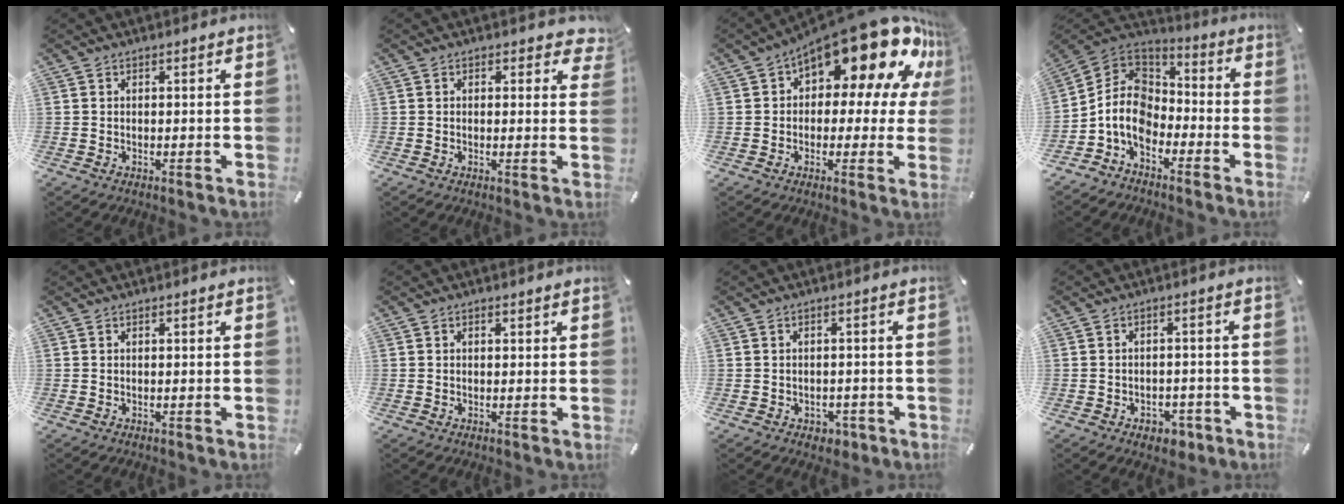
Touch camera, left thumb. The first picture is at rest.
{"total": 2.2, "force": [0.9, 1.5, 1.3], "torque": [-0.005, -0.002, 0.009]}
{"total": 22.0, "force": [11.6, 10.6, 15.4], "torque": [-0.217, -0.080, 0.197]}
{"total": 10.7, "force": [-5.3, 7.8, 5.1], "torque": [-0.128, 0.022, -0.106]}
{"total": 0.0}
{"total": 0.8, "force": [0.1, 0.7, 0.4], "torque": [-0.008, 0.006, 0.001]}
{"total": 3.1, "force": [-1.4, 2.5, 1.4], "torque": [-0.022, 0.006, -0.025]}
{"total": 4.5, "force": [-2.3, 3.3, 2.0], "torque": [-0.028, 0.014, -0.037]}